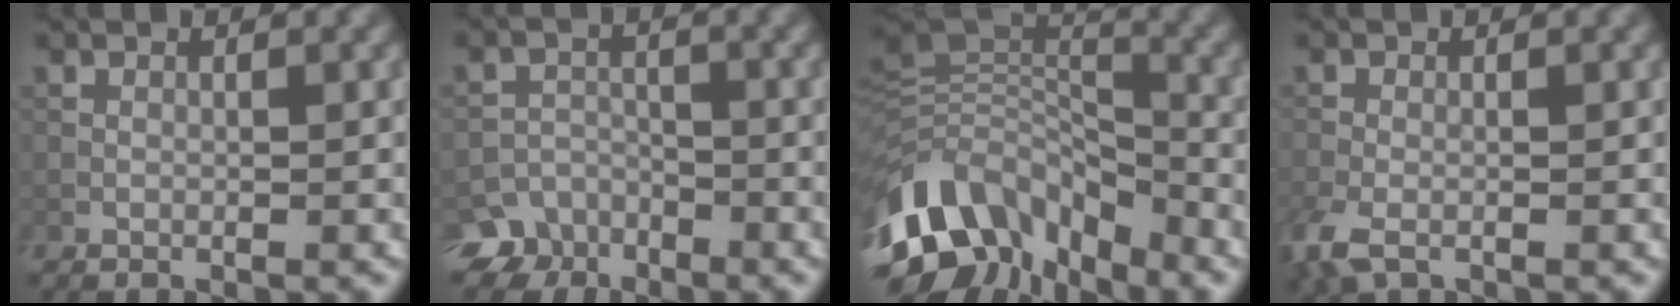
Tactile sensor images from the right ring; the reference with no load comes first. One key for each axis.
{"total": 5.1, "fx": -4.0, "fy": 3.1, "fz": 0.2, "tx": 0.017, "ty": -0.005, "tz": -0.060}
{"total": 10.7, "fx": -4.9, "fy": 6.8, "fz": 6.6, "tx": -0.134, "ty": 0.017, "tz": -0.102}
{"total": 3.7, "fx": -2.2, "fy": 1.8, "fz": 2.4, "tx": -0.065, "ty": -0.012, "tz": -0.047}